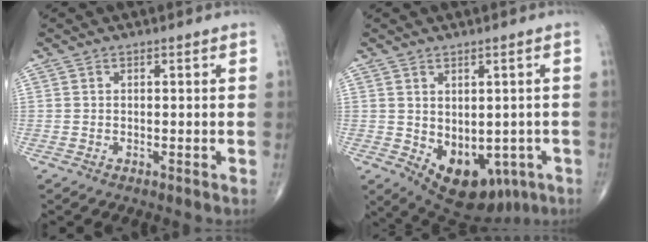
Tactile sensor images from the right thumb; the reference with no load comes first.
{"total": 13.1, "force": [-4.3, 8.6, 9.0], "torque": [-0.092, 0.003, -0.036]}